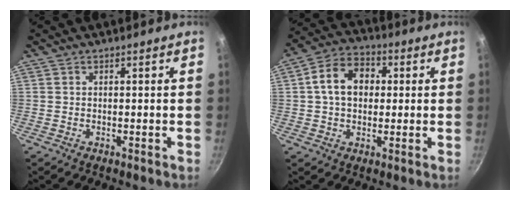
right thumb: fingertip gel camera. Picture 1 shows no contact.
{"total": 10.5, "force": [1.4, 7.8, 6.9], "torque": [-0.092, 0.022, 0.009]}